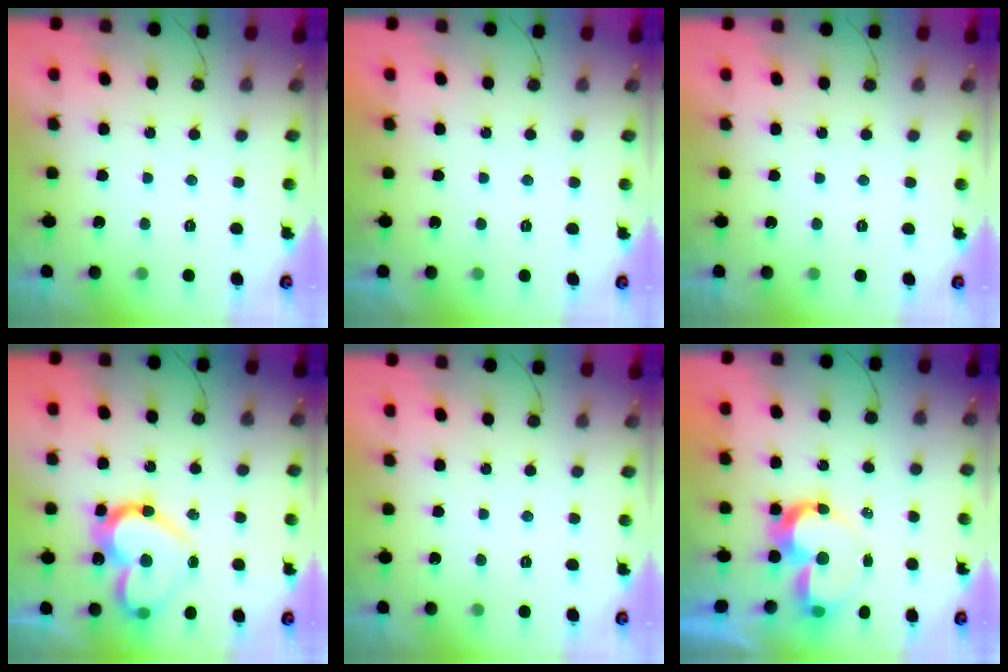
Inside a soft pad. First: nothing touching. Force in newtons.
{"total": 2.0, "press": 2.0, "slide": 0.1}
{"total": 1.8, "press": 1.8, "slide": 0.1}
{"total": 19.1, "press": 19.0, "slide": 1.8}
{"total": 1.7, "press": 1.7, "slide": 0.1}
{"total": 10.0, "press": 10.0, "slide": 0.8}